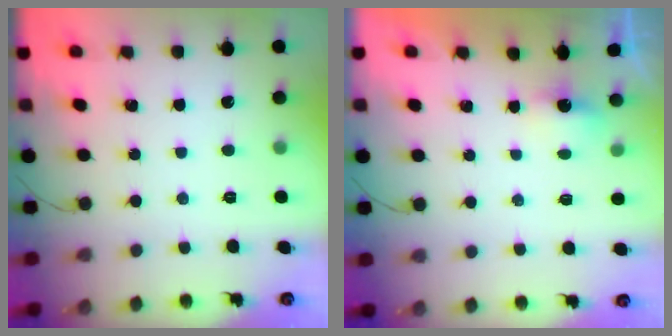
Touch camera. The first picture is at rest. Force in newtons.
{"total": 2.7, "press": 2.7, "slide": 0.7}